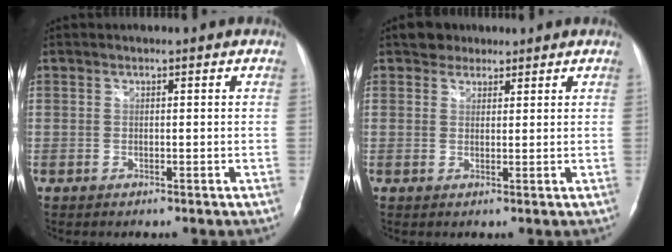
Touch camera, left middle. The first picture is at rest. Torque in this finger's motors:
{"motor_torque": [0.07, -0.04, -0.02, 0.00]}